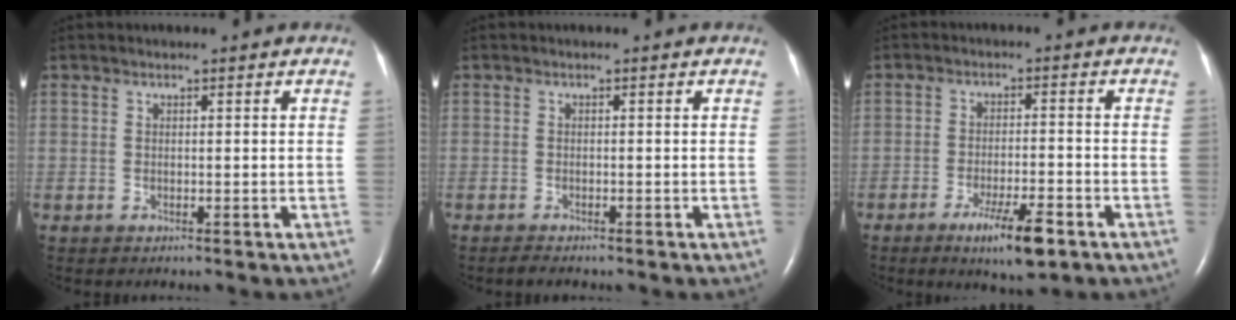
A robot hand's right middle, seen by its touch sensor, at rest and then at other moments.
{"total": 1.3, "force": [-1.1, 0.2, 0.6], "torque": [-0.016, -0.004, -0.016]}
{"total": 7.6, "force": [-4.5, 1.0, 6.0], "torque": [-0.106, -0.013, -0.070]}